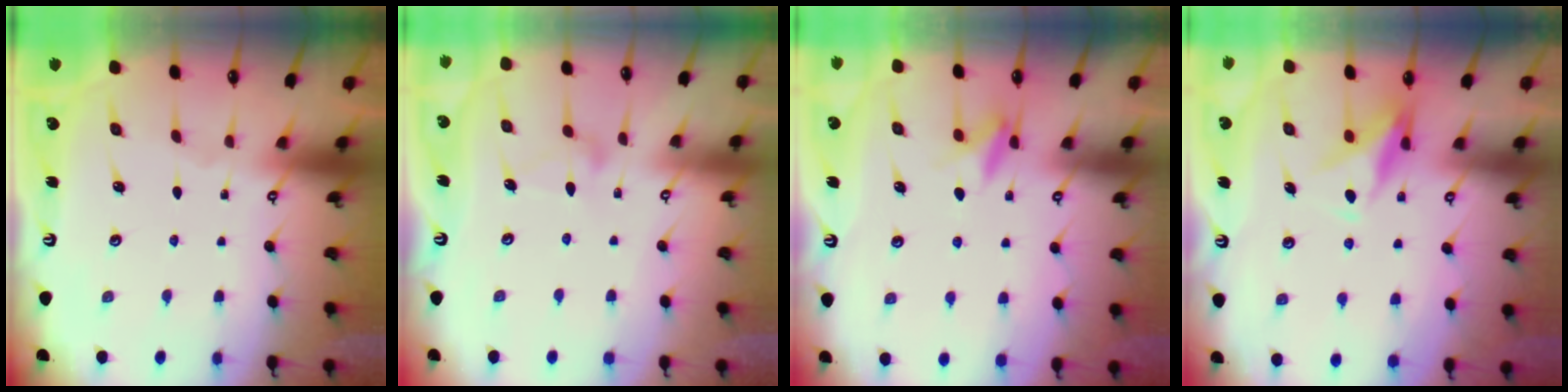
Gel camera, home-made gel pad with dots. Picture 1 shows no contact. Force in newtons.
{"total": 10.6, "press": 10.6, "slide": 0.3}
{"total": 6.6, "press": 6.3, "slide": 1.9}
{"total": 9.9, "press": 9.9, "slide": 0.9}